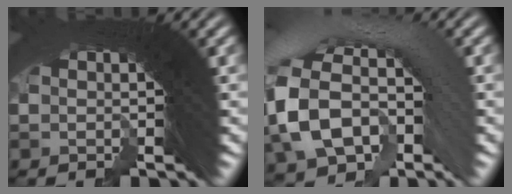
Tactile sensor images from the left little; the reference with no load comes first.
{"total": 8.5, "force": [0.9, 5.8, 6.1], "torque": [-0.111, 0.021, 0.001]}